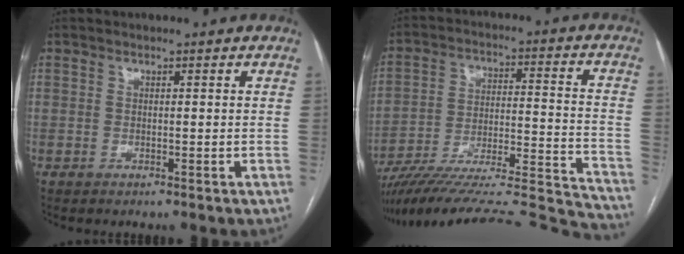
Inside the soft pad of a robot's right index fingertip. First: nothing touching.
{"total": 31.5, "force": [-29.3, 1.8, 11.6], "torque": [-0.109, -0.008, -0.409]}